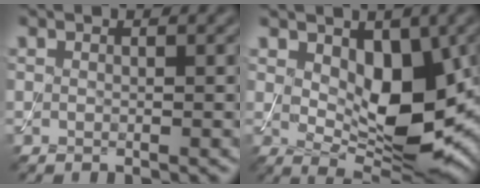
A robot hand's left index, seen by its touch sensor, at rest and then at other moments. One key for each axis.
{"total": 8.1, "fx": 1.1, "fy": 4.4, "fz": 6.7, "tx": -0.104, "ty": -0.017, "tz": 0.026}